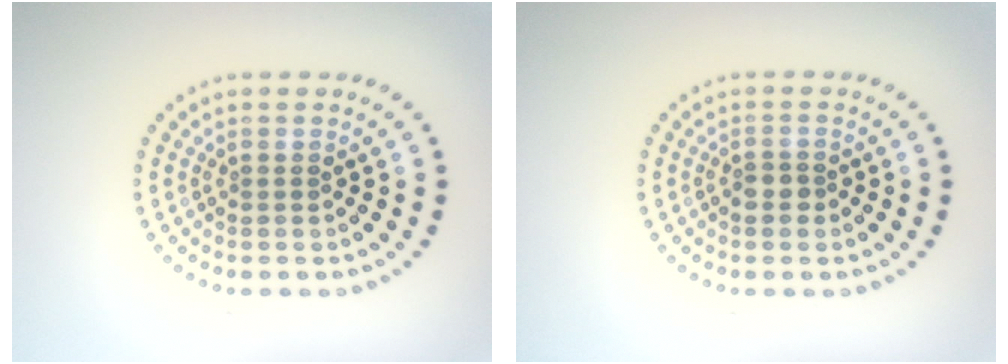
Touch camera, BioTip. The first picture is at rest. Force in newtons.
{"total": 1.4, "press": 1.3, "slide": 0.7}